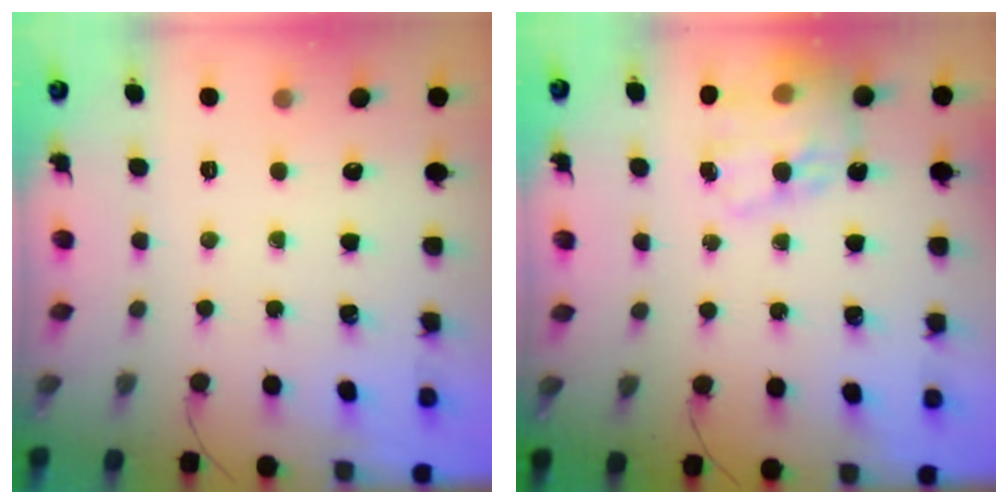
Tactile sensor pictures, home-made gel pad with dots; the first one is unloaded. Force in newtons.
{"total": 17.1, "press": 16.6, "slide": 4.2}